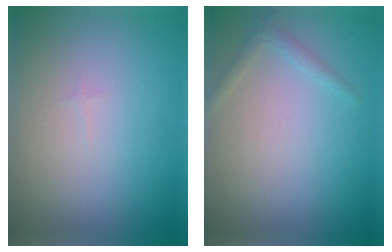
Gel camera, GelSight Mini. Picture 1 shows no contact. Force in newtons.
{"total": 1.1, "press": 1.1, "slide": 0.1}